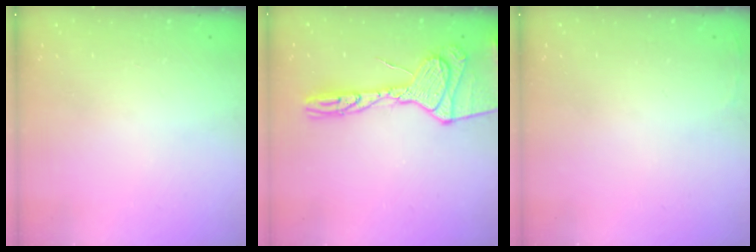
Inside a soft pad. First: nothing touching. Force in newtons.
{"total": 18.9, "press": 18.8, "slide": 1.9}
{"total": 2.5, "press": 2.4, "slide": 0.9}